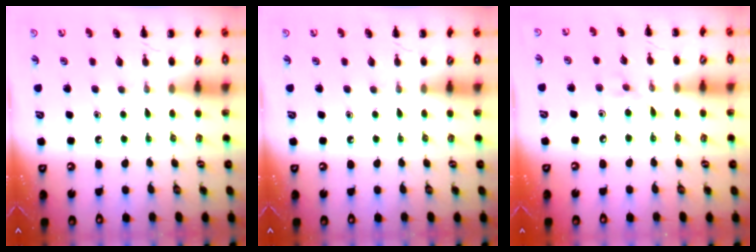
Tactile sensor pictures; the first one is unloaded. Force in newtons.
{"total": 0.0}
{"total": 3.8, "press": 3.5, "slide": 1.3}